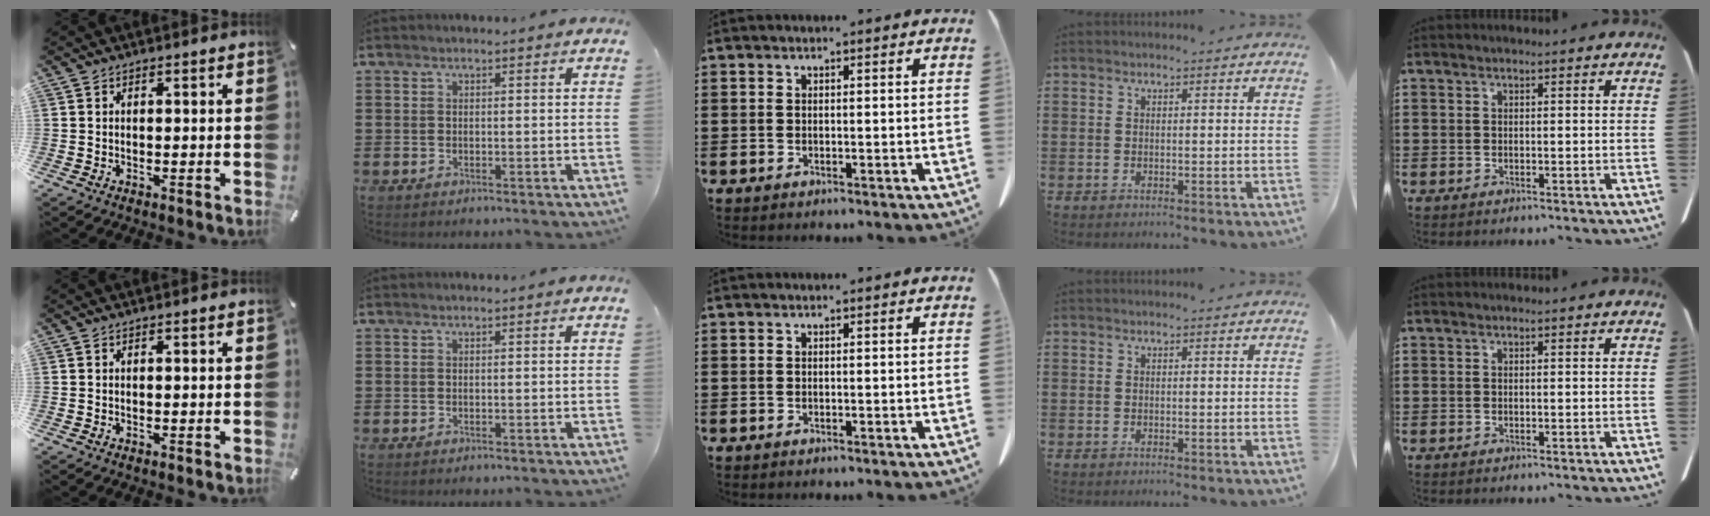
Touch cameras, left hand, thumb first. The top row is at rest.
{}